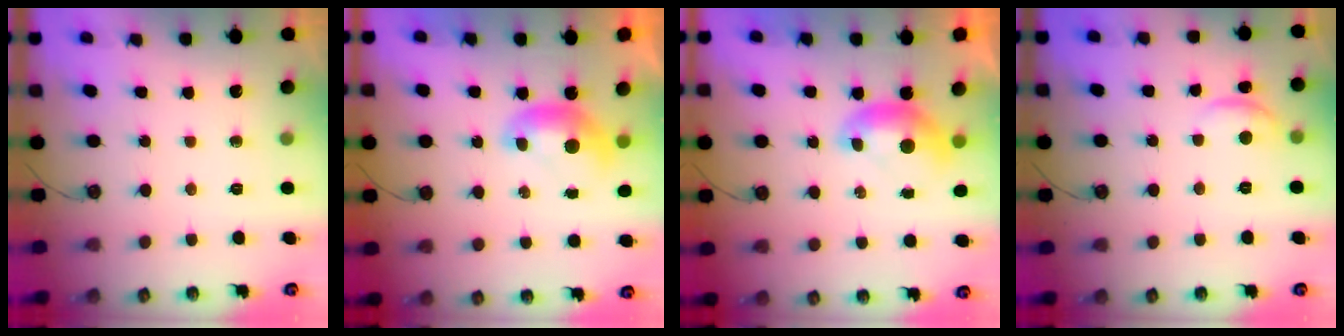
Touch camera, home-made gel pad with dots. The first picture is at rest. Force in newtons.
{"total": 0.0}
{"total": 0.0}
{"total": 0.8, "press": 0.5, "slide": 0.6}